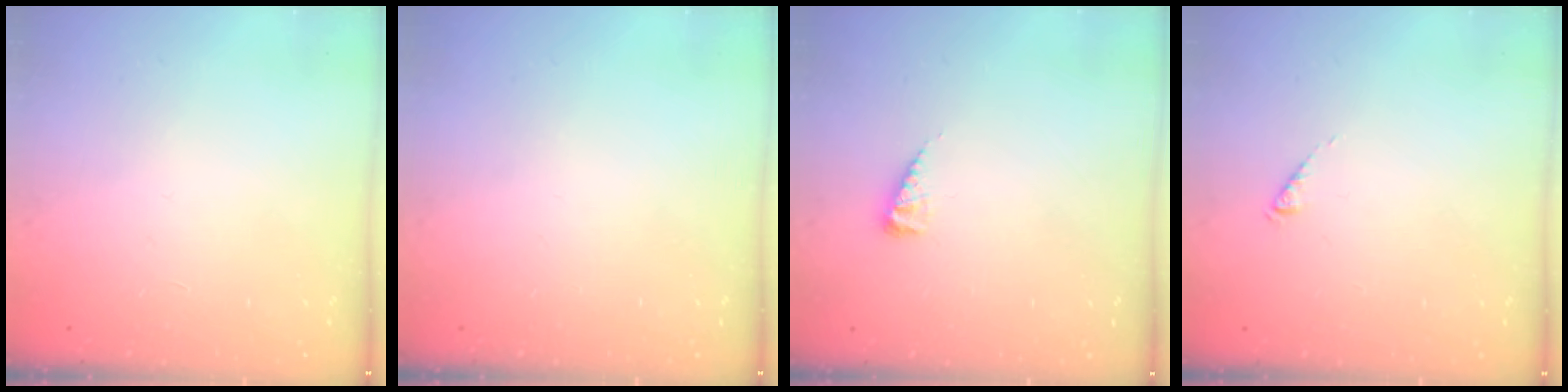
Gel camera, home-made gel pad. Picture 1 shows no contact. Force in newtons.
{"total": 0.0}
{"total": 4.1, "press": 4.0, "slide": 0.6}
{"total": 0.0}